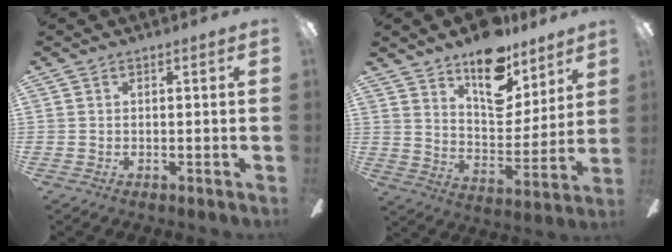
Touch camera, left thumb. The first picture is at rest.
{"total": 15.3, "force": [11.9, 7.0, 6.7], "torque": [-0.096, -0.083, 0.211]}